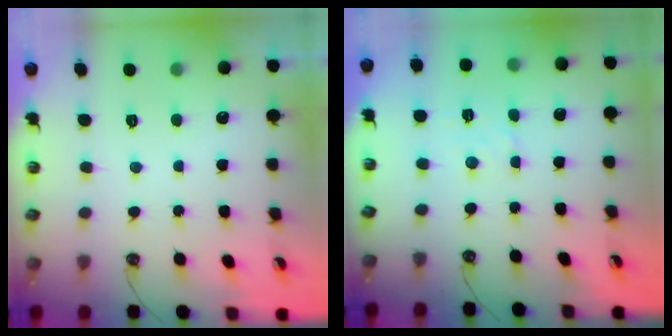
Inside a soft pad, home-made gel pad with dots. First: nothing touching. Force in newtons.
{"total": 2.5, "press": 2.4, "slide": 0.5}